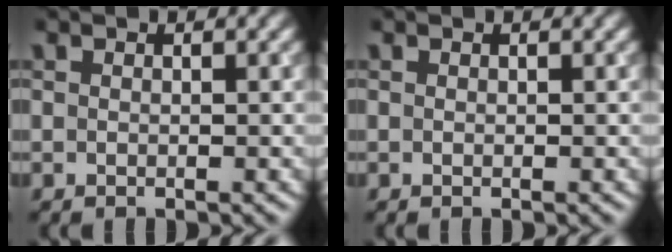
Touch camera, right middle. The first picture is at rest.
{"total": 0.0}